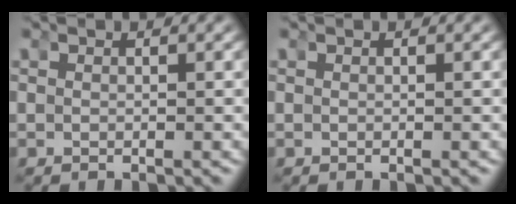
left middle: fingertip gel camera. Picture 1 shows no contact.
{"total": 0.0}